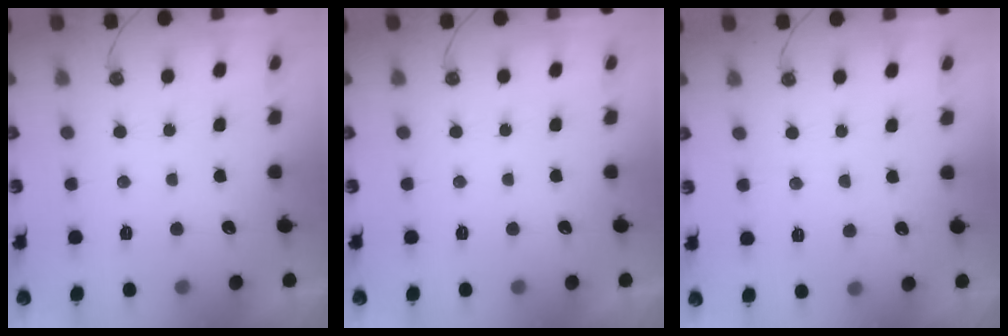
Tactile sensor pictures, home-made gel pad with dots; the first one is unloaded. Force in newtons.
{"total": 0.0}
{"total": 5.1, "press": 5.1, "slide": 0.7}